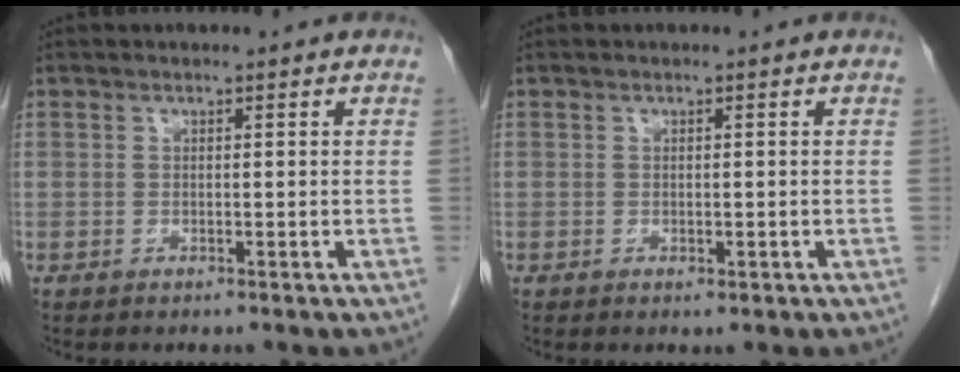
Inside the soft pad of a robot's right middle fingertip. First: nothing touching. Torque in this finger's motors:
{"motor_torque": [-0.21, -0.19, -0.04, -0.01]}